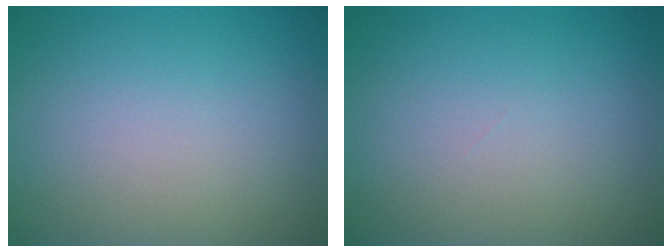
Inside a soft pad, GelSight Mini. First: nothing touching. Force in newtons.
{"total": 0.0}